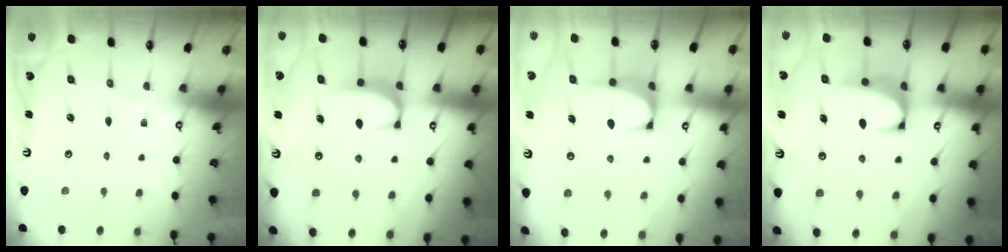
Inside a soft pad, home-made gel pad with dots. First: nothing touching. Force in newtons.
{"total": 1.8, "press": 1.7, "slide": 0.6}
{"total": 1.6, "press": 1.5, "slide": 0.5}
{"total": 2.4, "press": 2.2, "slide": 0.9}